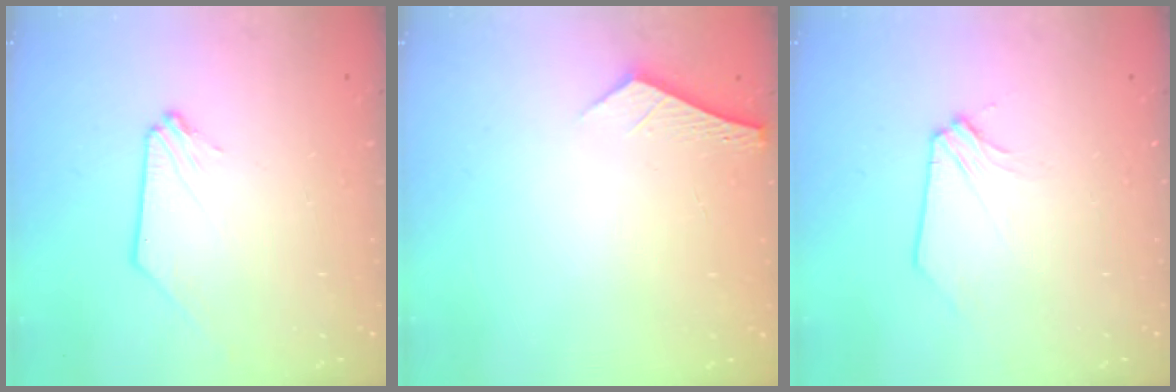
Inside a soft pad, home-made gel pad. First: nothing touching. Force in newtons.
{"total": 2.7, "press": 2.7, "slide": 0.3}
{"total": 0.6, "press": 0.6, "slide": 0.1}